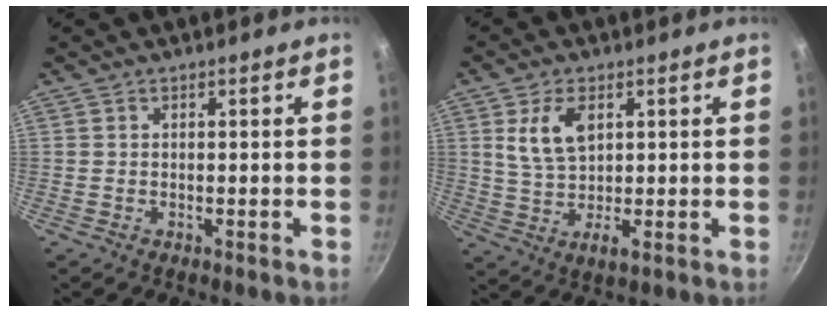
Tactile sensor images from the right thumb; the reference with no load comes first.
{"total": 8.6, "force": [2.6, 4.5, 6.8], "torque": [-0.126, -0.010, 0.055]}